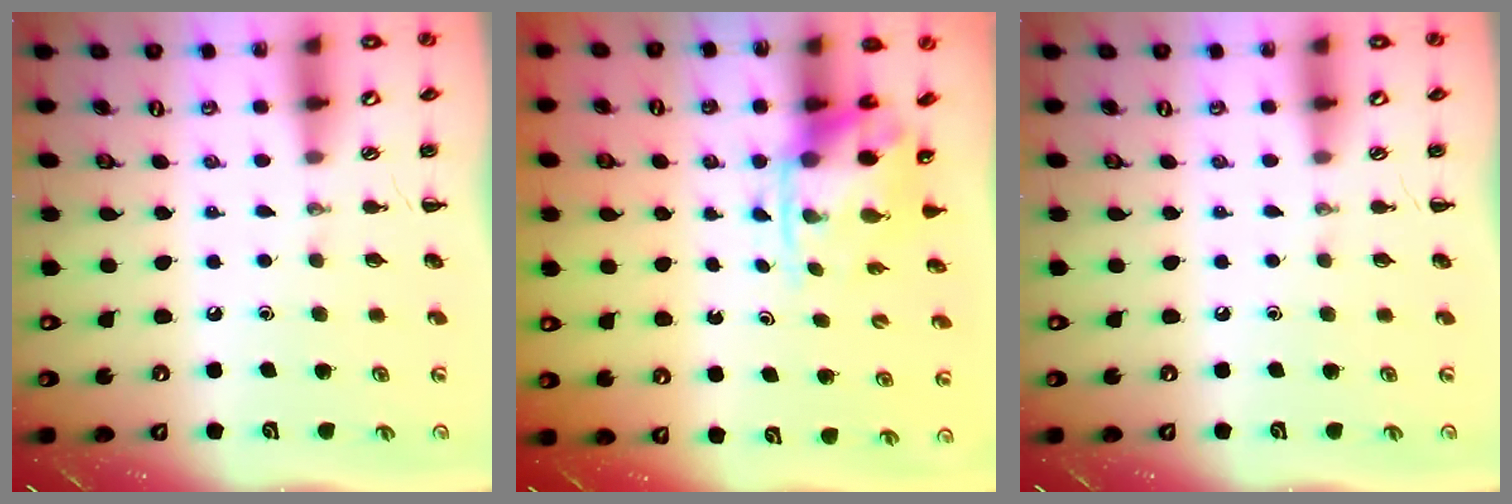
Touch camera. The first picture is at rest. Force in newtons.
{"total": 3.8, "press": 3.8, "slide": 0.8}
{"total": 0.0}